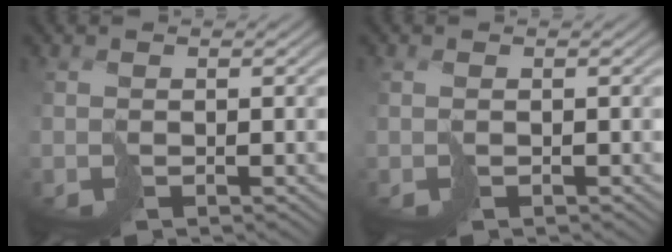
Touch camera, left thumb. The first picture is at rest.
{"total": 0.9, "force": [-0.1, 0.6, 0.7], "torque": [-0.017, -0.001, -0.001]}